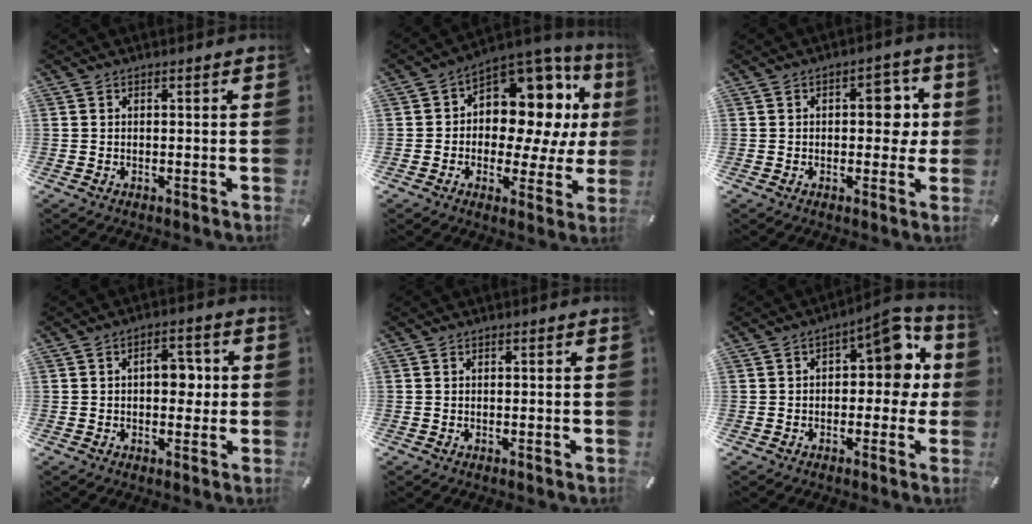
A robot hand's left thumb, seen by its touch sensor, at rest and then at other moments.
{"total": 13.6, "force": [4.2, 9.4, 8.9], "torque": [-0.111, -0.054, 0.075]}
{"total": 7.8, "force": [0.8, 4.7, 6.1], "torque": [-0.061, -0.004, 0.001]}
{"total": 6.3, "force": [0.4, 3.7, 5.1], "torque": [-0.066, 0.002, -0.003]}
{"total": 0.0}
{"total": 10.2, "force": [2.7, 5.2, 8.3], "torque": [-0.095, -0.019, 0.038]}